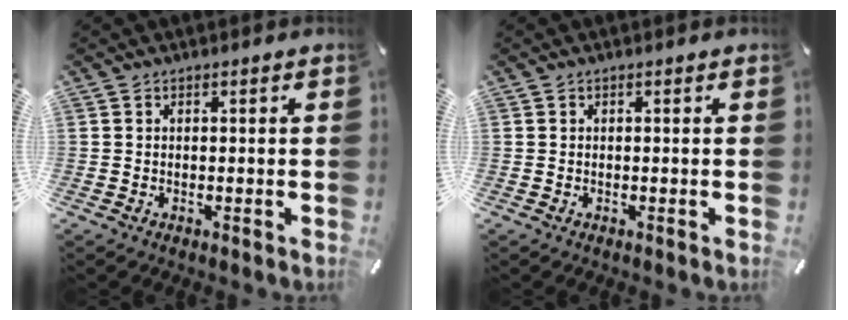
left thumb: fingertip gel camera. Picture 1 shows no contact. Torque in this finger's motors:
{"motor_torque": [-0.27, -0.04, -0.08, 0.04, -0.03]}